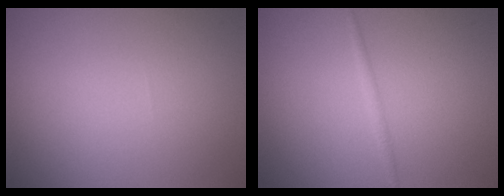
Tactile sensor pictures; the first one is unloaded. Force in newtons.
{"total": 0.8, "press": 0.8, "slide": 0.0}